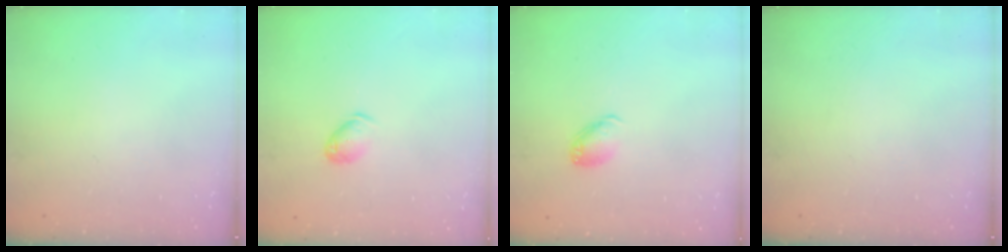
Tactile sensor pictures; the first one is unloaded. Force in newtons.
{"total": 5.3, "press": 5.2, "slide": 0.8}
{"total": 7.5, "press": 7.5, "slide": 1.1}
{"total": 0.0}